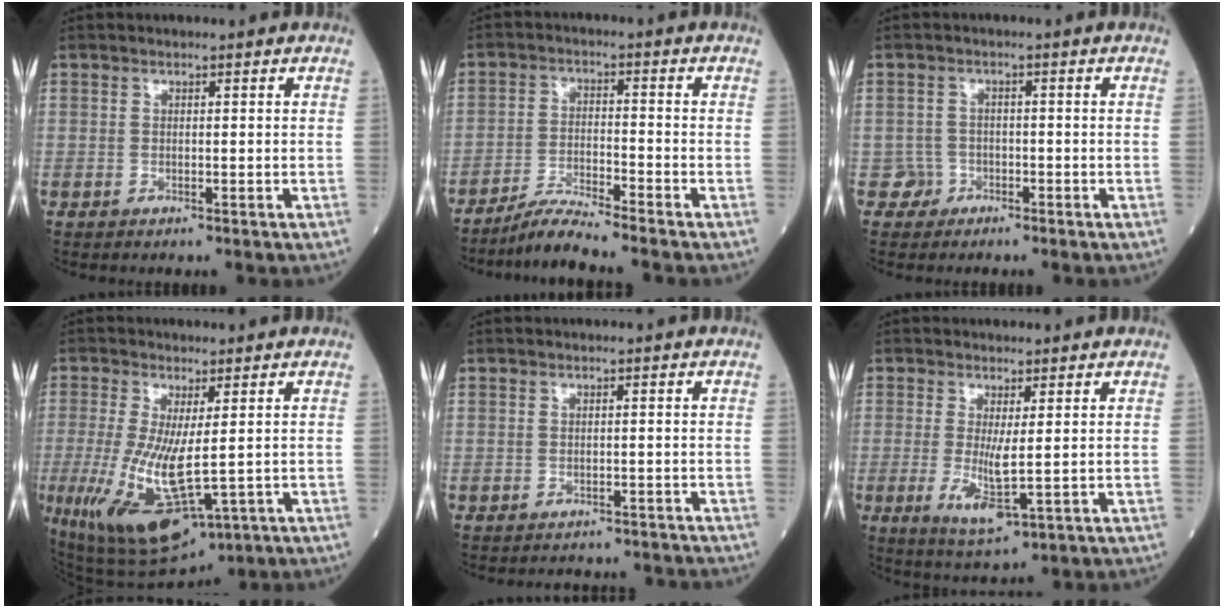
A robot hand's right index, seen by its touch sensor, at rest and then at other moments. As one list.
[{"total": 5.6, "force": [-5.1, -1.2, 2.0], "torque": [-0.042, -0.022, -0.096]}, {"total": 2.1, "force": [-1.2, 1.5, -0.6], "torque": [0.018, 0.011, -0.025]}, {"total": 14.2, "force": [-3.1, 4.4, 13.1], "torque": [-0.258, -0.036, -0.031]}, {"total": 4.2, "force": [-4.0, 1.4, 0.0], "torque": [0.006, 0.005, -0.046]}, {"total": 5.4, "force": [-0.3, 0.7, 5.3], "torque": [-0.109, -0.018, 0.003]}]